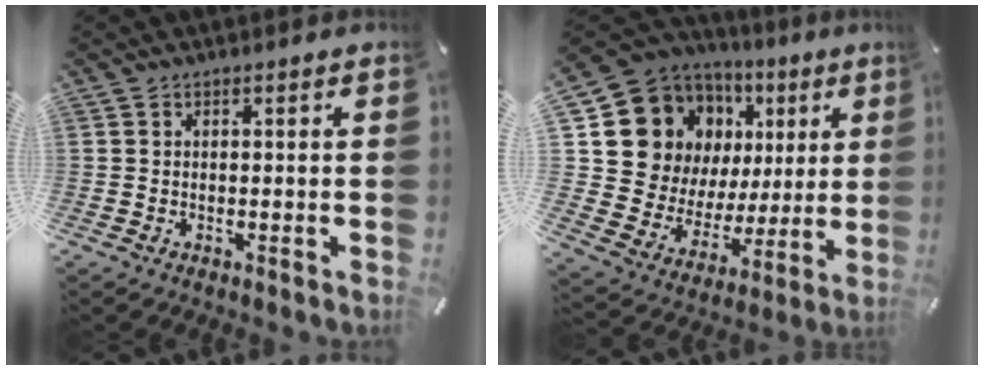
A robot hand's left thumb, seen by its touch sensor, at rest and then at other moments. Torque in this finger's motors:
{"motor_torque": [2.58, 2.43, 1.51, -1.26, 0.49]}